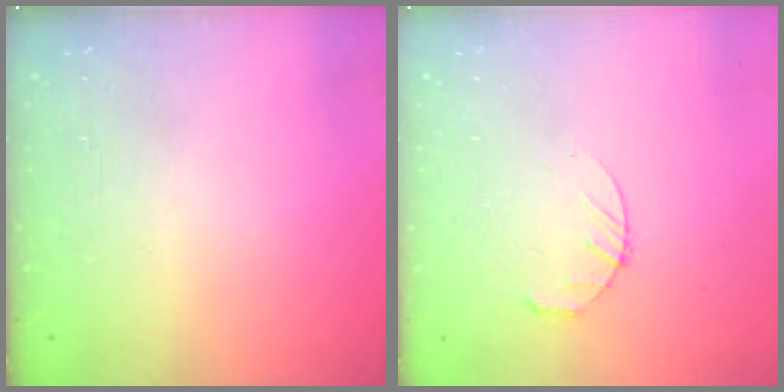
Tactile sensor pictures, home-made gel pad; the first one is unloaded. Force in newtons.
{"total": 4.4, "press": 4.4, "slide": 0.7}